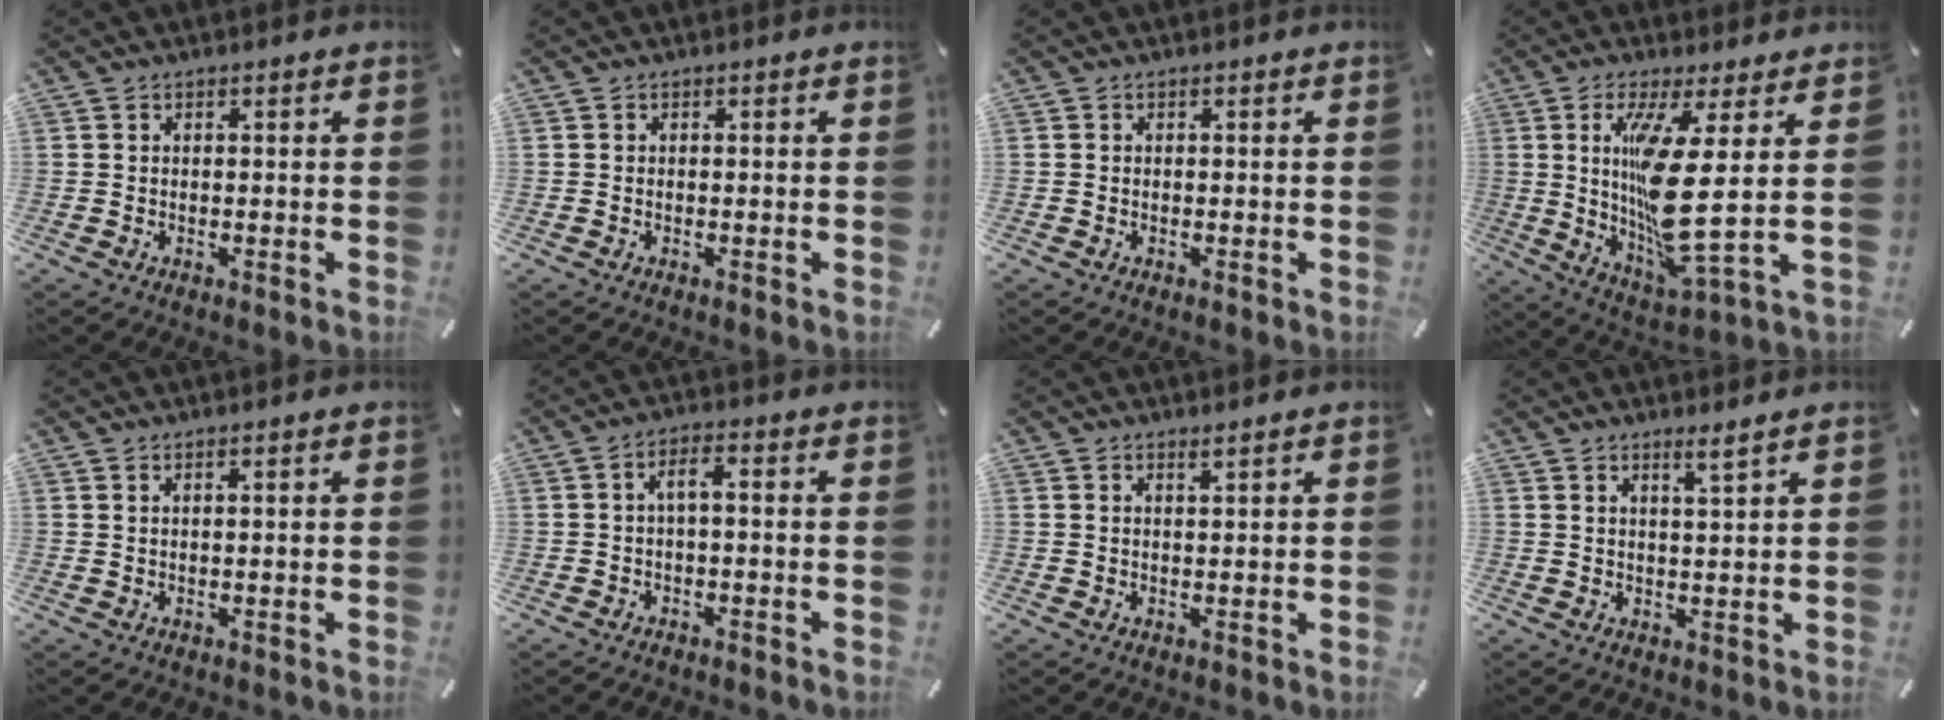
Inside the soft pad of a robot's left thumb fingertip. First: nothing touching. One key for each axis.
{"total": 0.0}
{"total": 0.0}
{"total": 17.3, "fx": 3.0, "fy": 3.1, "fz": 16.8, "tx": -0.328, "ty": -0.046, "tz": 0.033}
{"total": 1.3, "fx": 0.9, "fy": -0.1, "fz": 0.9, "tx": -0.016, "ty": -0.002, "tz": 0.016}
{"total": 3.5, "fx": -0.2, "fy": 1.2, "fz": 3.3, "tx": -0.062, "ty": 0.013, "tz": -0.007}
{"total": 1.4, "fx": 1.2, "fy": -0.1, "fz": 0.6, "tx": -0.012, "ty": -0.003, "tz": 0.023}
{"total": 3.1, "fx": 2.6, "fy": -0.6, "fz": 1.5, "tx": -0.034, "ty": -0.013, "tz": 0.046}